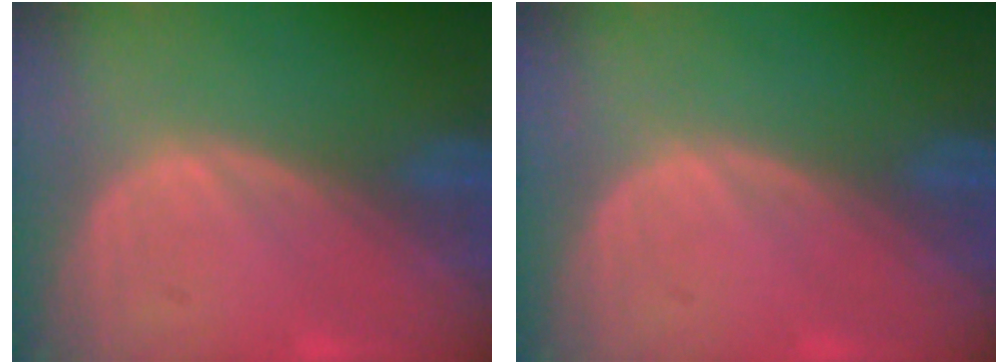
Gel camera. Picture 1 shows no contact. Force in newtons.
{"total": 0.0}